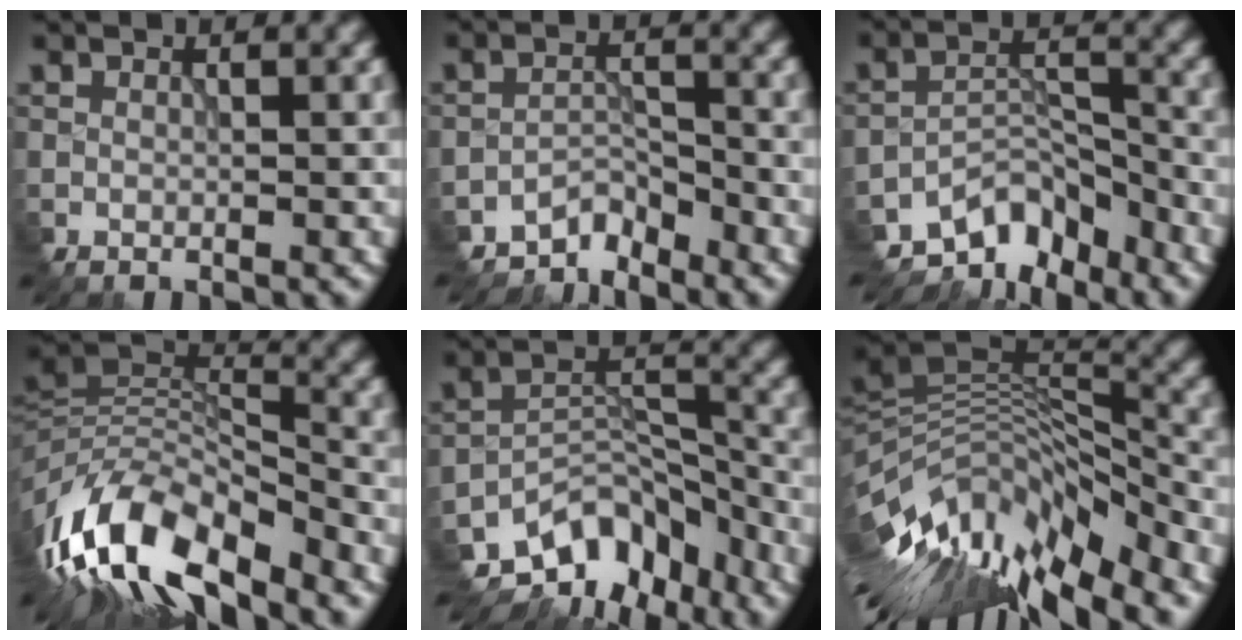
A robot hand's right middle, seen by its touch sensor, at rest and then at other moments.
{"total": 2.9, "force": [-2.8, 0.6, -0.1], "torque": [0.005, 0.009, -0.056]}
{"total": 6.5, "force": [-5.5, 2.7, 2.3], "torque": [-0.025, -0.001, -0.103]}
{"total": 12.4, "force": [-7.3, 5.0, 8.7], "torque": [-0.167, 0.003, -0.139]}
{"total": 8.7, "force": [-6.8, 4.2, 3.6], "torque": [-0.049, -0.003, -0.118]}
{"total": 14.4, "force": [-7.9, 5.2, 11.0], "torque": [-0.210, 0.012, -0.135]}